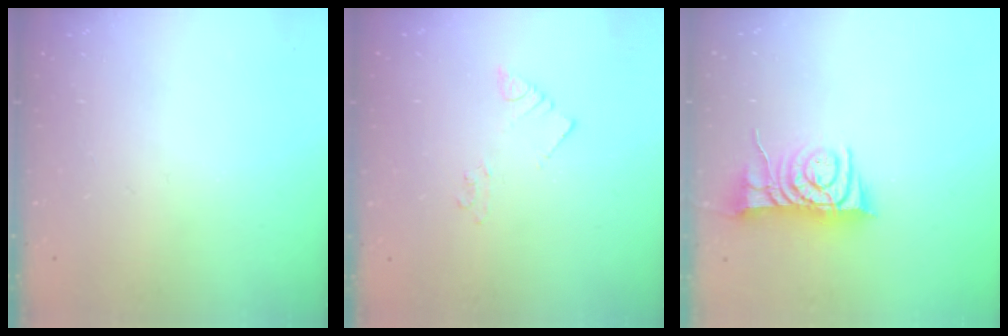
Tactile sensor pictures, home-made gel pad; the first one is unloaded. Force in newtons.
{"total": 2.0, "press": 2.0, "slide": 0.3}
{"total": 8.6, "press": 8.6, "slide": 0.3}